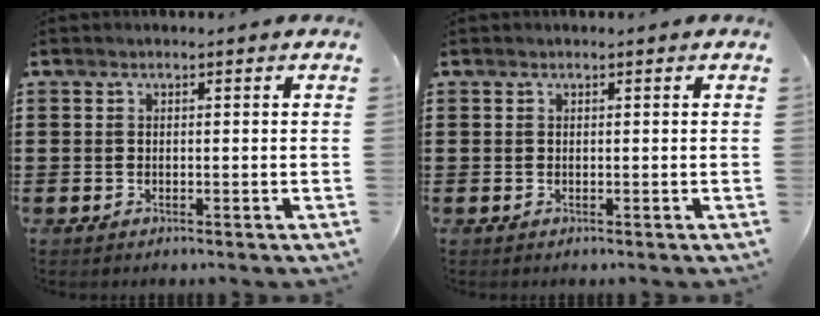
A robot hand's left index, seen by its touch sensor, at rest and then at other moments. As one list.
[{"total": 0.0}]